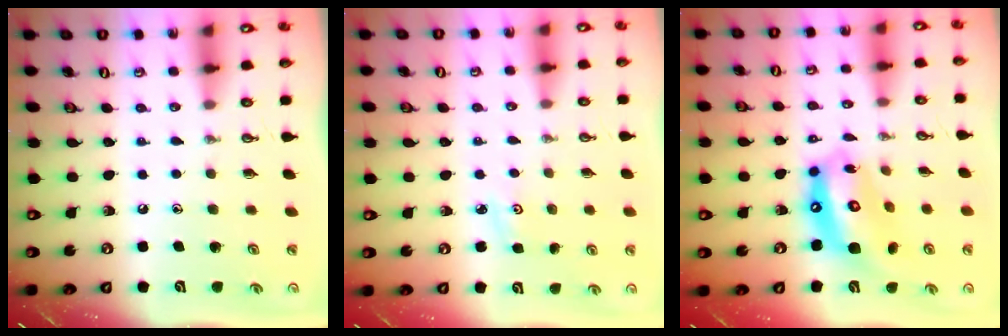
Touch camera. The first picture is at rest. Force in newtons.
{"total": 2.7, "press": 2.6, "slide": 0.4}
{"total": 15.0, "press": 14.9, "slide": 1.6}